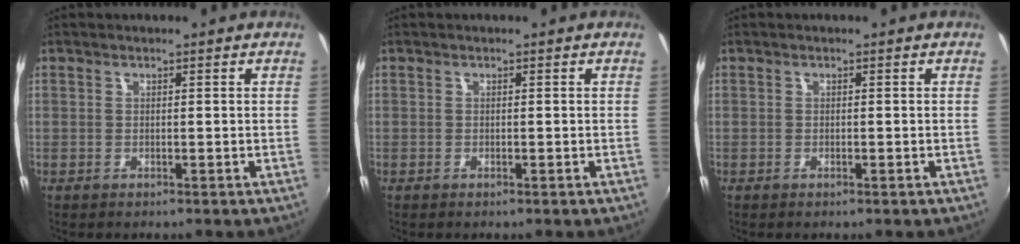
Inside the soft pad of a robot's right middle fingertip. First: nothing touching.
{"total": 0.0}
{"total": 0.5, "force": [-0.4, 0.1, 0.3], "torque": [-0.006, 0.001, -0.007]}